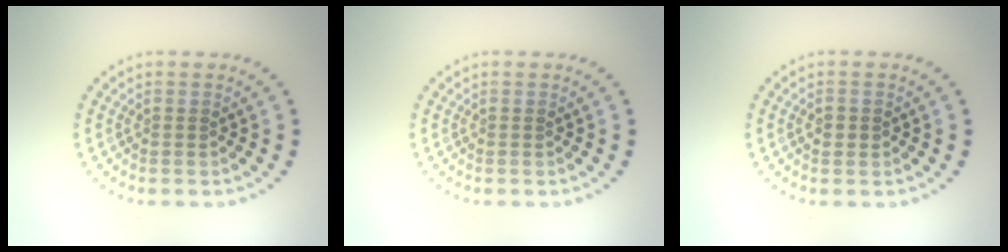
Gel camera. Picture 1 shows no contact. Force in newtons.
{"total": 0.0}
{"total": 0.9, "press": 0.8, "slide": 0.3}